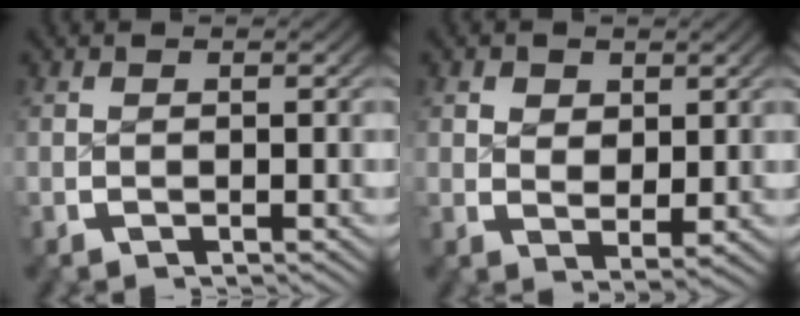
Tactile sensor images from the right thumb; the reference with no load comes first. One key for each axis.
{"total": 2.6, "fx": 1.2, "fy": 1.7, "fz": 1.6, "tx": -0.031, "ty": -0.019, "tz": 0.030}